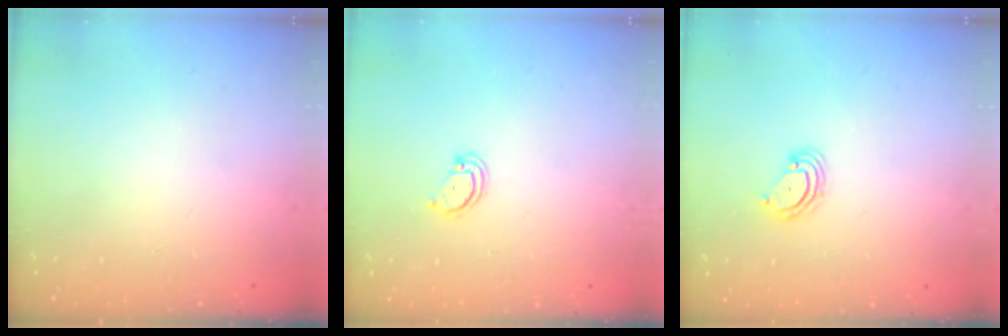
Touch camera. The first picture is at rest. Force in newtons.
{"total": 2.9, "press": 2.9, "slide": 0.2}
{"total": 4.5, "press": 4.5, "slide": 0.3}